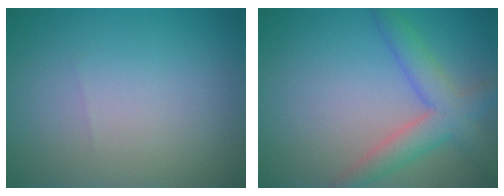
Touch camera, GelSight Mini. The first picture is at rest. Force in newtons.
{"total": 4.5, "press": 4.4, "slide": 0.2}